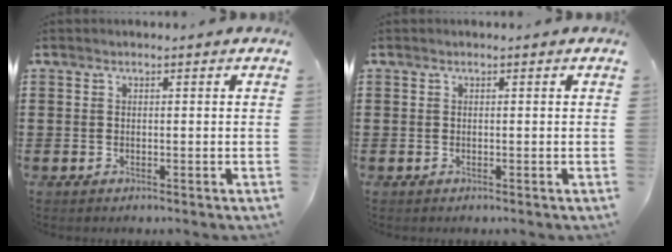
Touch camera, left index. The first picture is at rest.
{"total": 0.0}